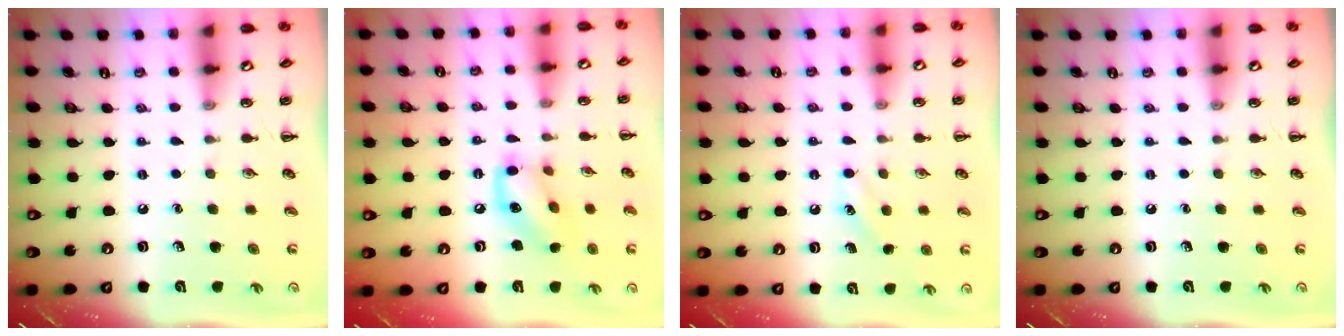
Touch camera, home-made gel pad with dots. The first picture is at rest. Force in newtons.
{"total": 11.9, "press": 11.9, "slide": 0.5}
{"total": 6.9, "press": 6.7, "slide": 1.8}
{"total": 0.0}